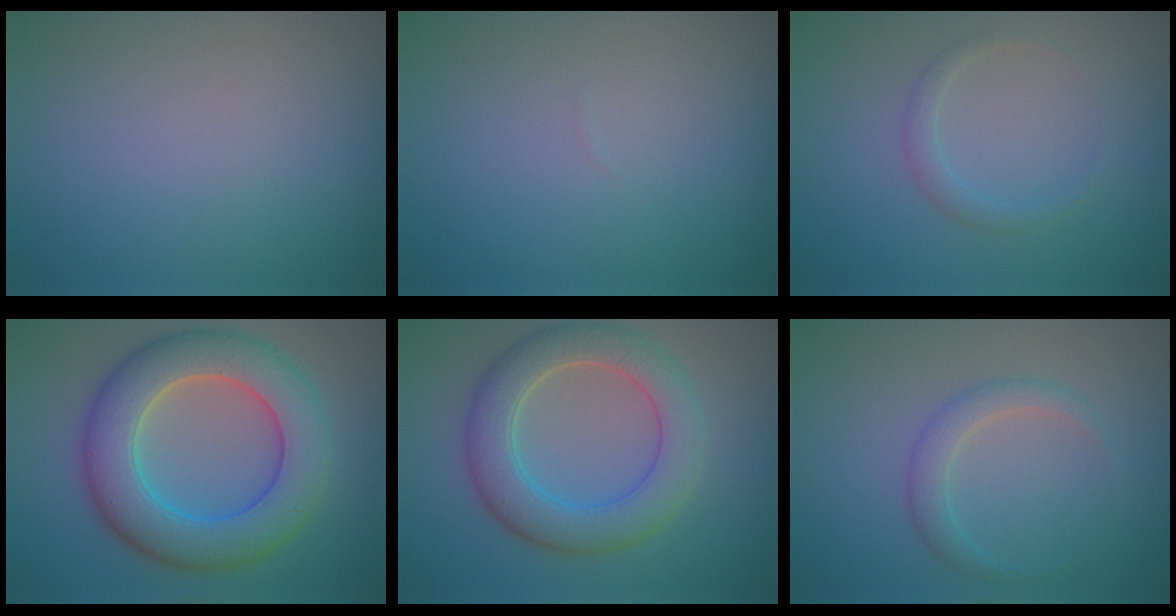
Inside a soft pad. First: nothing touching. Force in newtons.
{"total": 0.0}
{"total": 1.3, "press": 1.3, "slide": 0.0}
{"total": 9.3, "press": 9.3, "slide": 0.5}
{"total": 6.3, "press": 6.2, "slide": 0.5}
{"total": 1.9, "press": 1.9, "slide": 0.1}